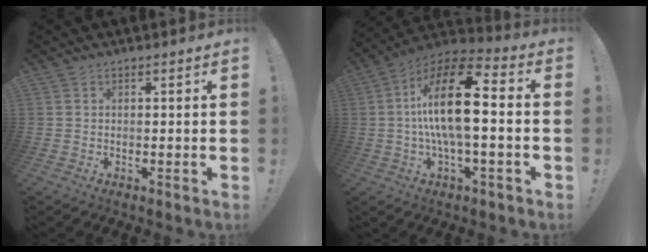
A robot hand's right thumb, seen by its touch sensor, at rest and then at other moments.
{"total": 19.5, "force": [0.8, 6.7, 18.3], "torque": [-0.334, 0.003, 0.006]}